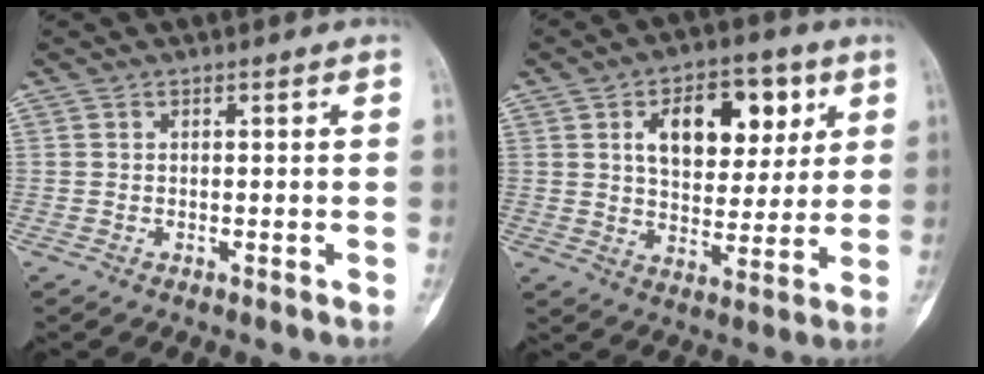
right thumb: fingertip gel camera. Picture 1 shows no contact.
{"total": 15.1, "force": [5.4, 9.0, 10.9], "torque": [-0.118, -0.009, 0.087]}